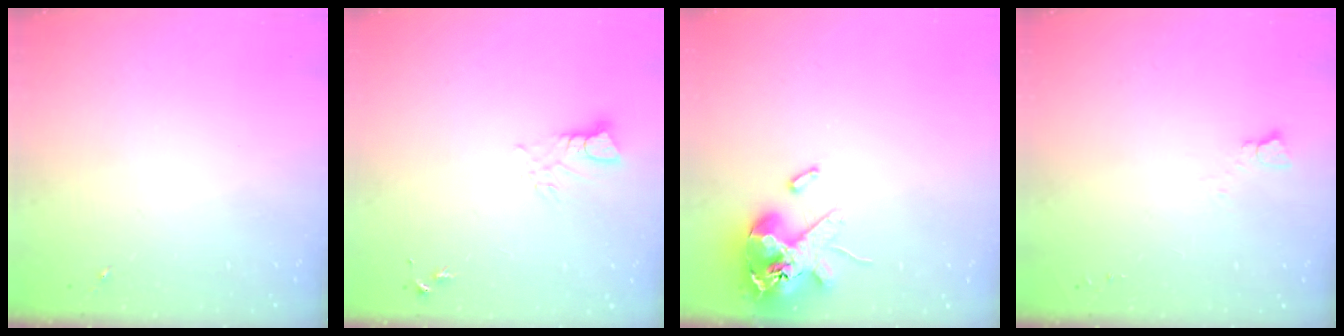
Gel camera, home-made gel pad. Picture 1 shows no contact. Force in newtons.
{"total": 3.4, "press": 3.4, "slide": 0.3}
{"total": 13.4, "press": 13.2, "slide": 2.3}
{"total": 2.8, "press": 2.7, "slide": 0.3}